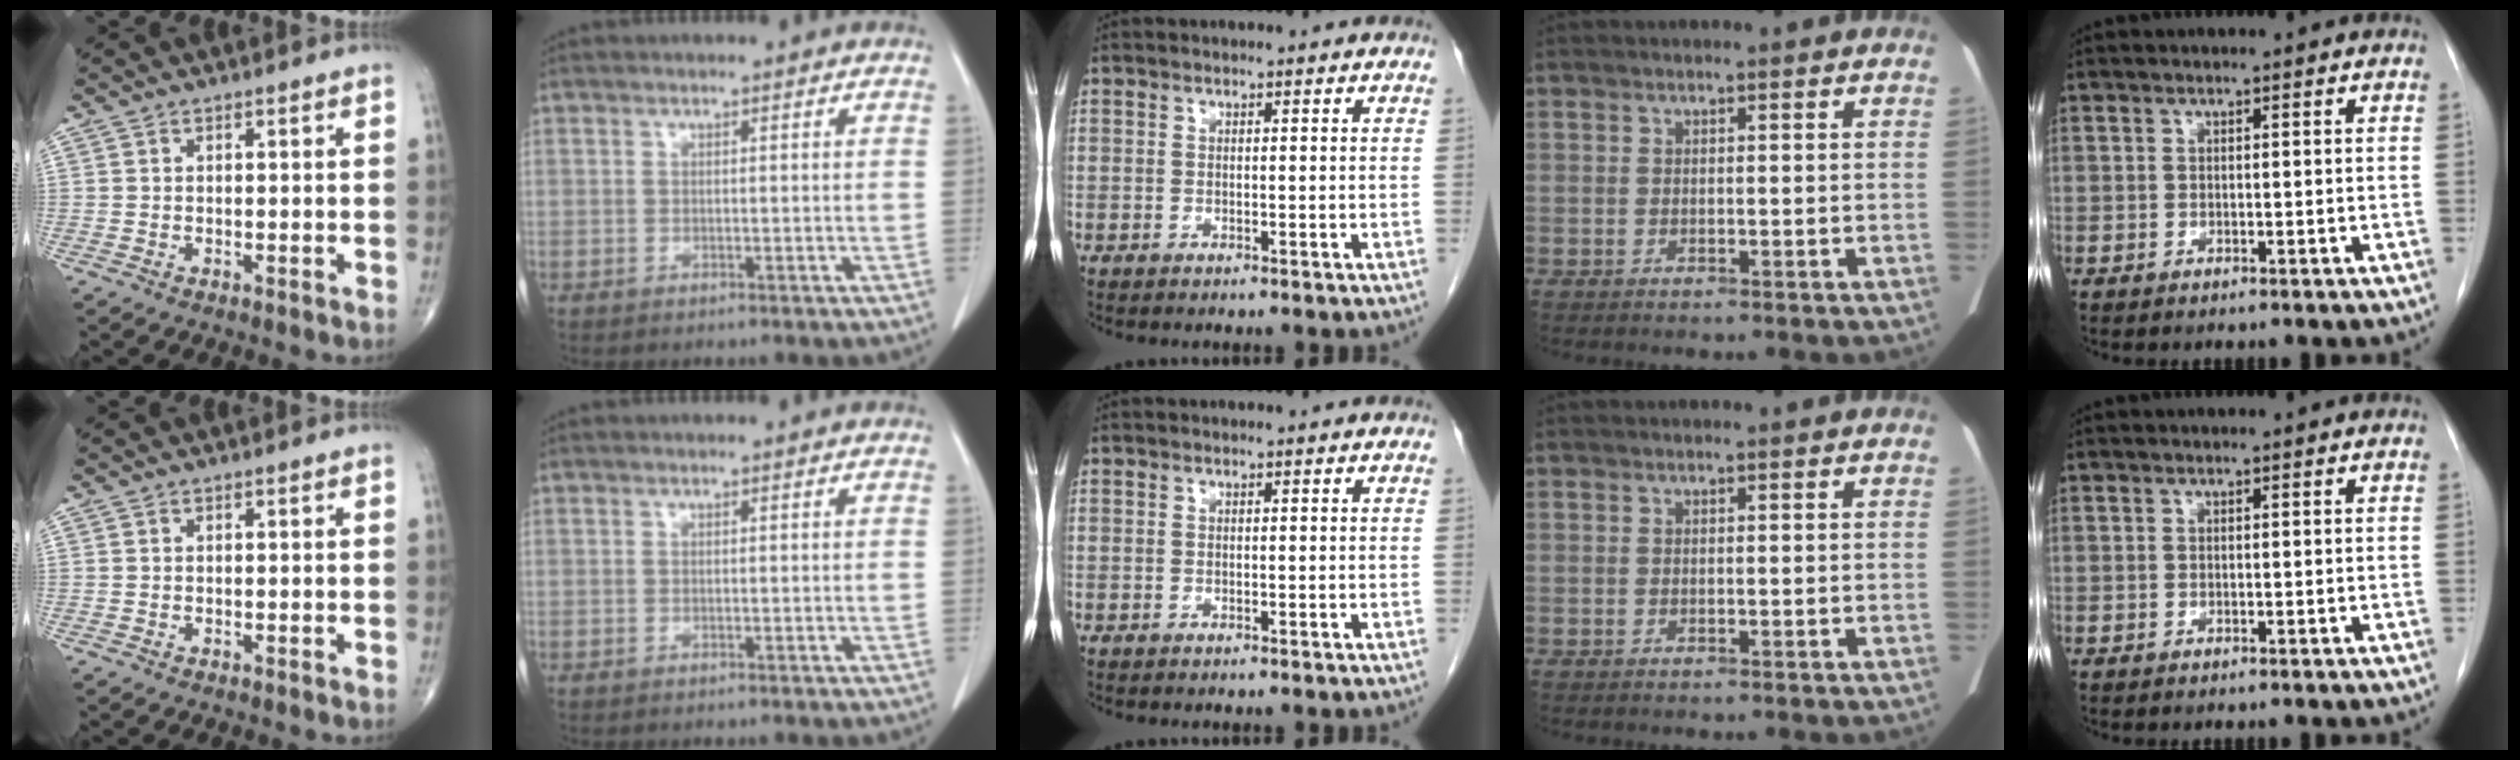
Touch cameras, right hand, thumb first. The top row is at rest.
{}